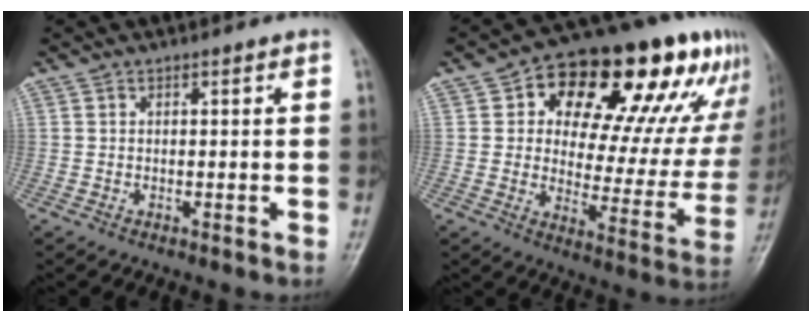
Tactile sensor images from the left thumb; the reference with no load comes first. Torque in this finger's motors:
{"motor_torque": [1.02, 1.14, 1.65, -1.11, 0.09]}